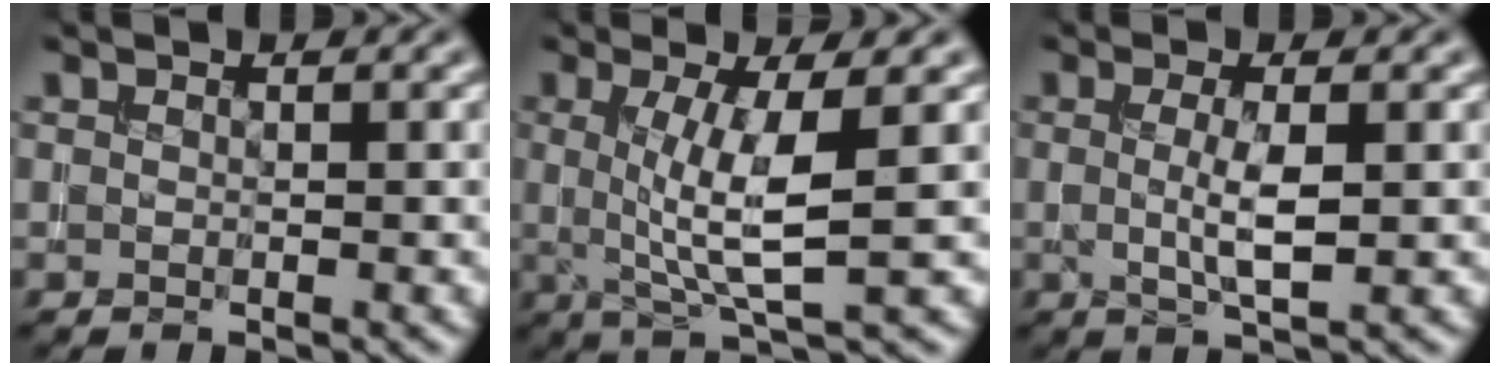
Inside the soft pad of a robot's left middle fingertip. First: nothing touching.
{"total": 5.7, "force": [0.4, 1.3, 5.6], "torque": [-0.100, -0.001, 0.008]}
{"total": 3.0, "force": [-0.1, 0.6, 3.0], "torque": [-0.059, 0.000, 0.000]}